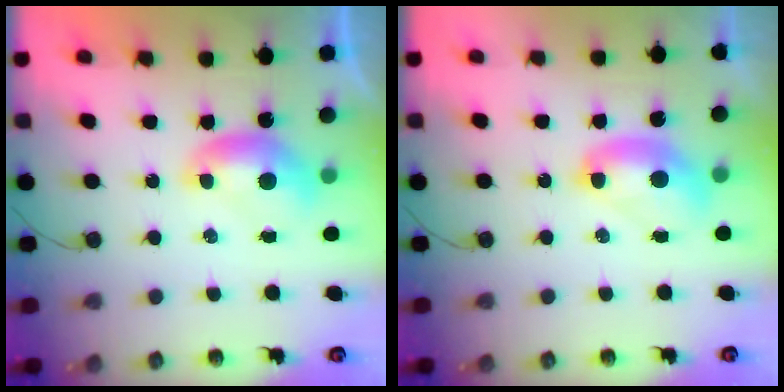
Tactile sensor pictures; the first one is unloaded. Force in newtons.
{"total": 2.7, "press": 2.7, "slide": 0.1}